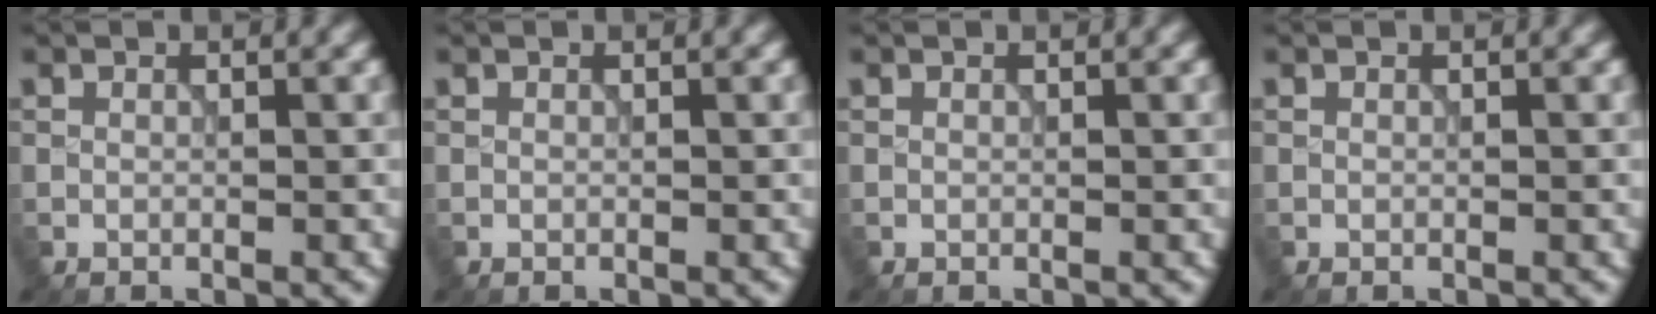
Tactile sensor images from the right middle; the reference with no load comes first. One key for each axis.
{"total": 0.0}
{"total": 0.0}
{"total": 0.0}